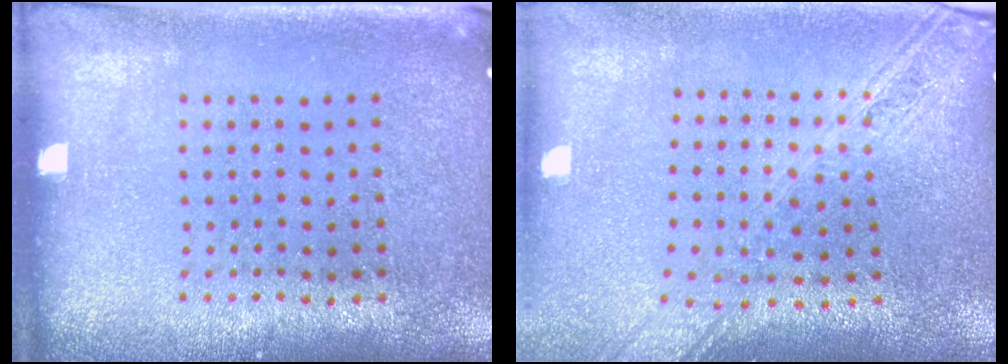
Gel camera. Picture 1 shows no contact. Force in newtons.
{"total": 2.0, "press": 1.8, "slide": 1.0}